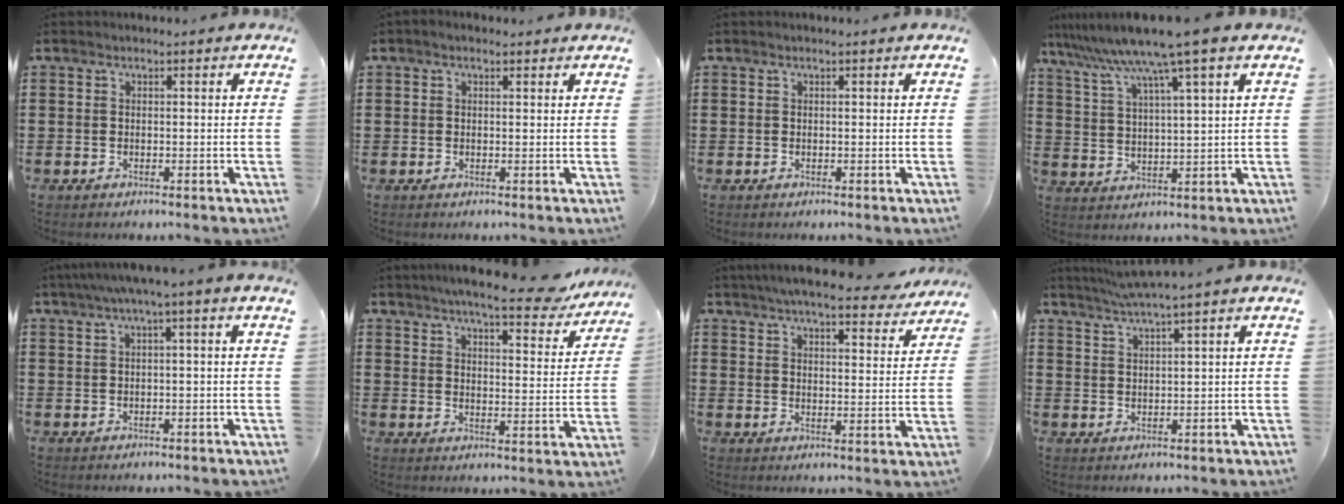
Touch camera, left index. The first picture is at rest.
{"total": 0.8, "force": [0.4, 0.5, 0.5], "torque": [-0.010, 0.007, 0.007]}
{"total": 0.0}
{"total": 8.7, "force": [6.6, -0.8, 5.7], "torque": [-0.132, -0.034, 0.106]}
{"total": 2.4, "force": [-0.1, -0.2, 2.4], "torque": [-0.041, -0.001, -0.004]}
{"total": 7.6, "force": [6.7, 0.6, 3.6], "torque": [-0.076, -0.033, 0.115]}
{"total": 6.4, "force": [5.9, 0.3, 2.5], "torque": [-0.060, -0.028, 0.103]}
{"total": 2.6, "force": [1.9, -0.7, 1.6], "torque": [-0.035, -0.006, 0.032]}